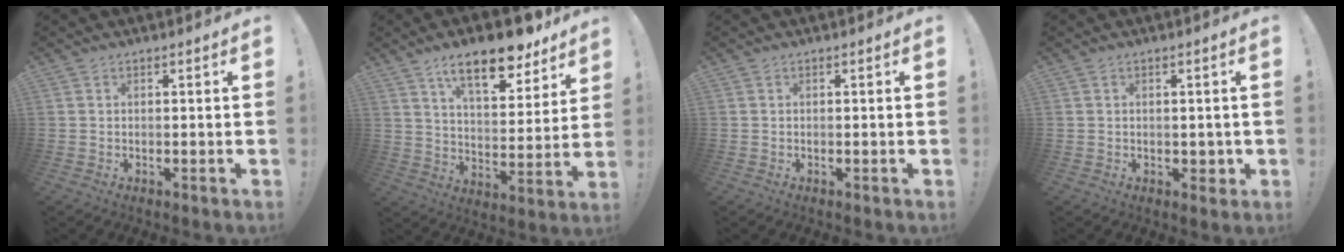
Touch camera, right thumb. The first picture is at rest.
{"total": 15.9, "force": [11.0, 5.5, 10.1], "torque": [-0.151, -0.073, 0.183]}
{"total": 0.0}
{"total": 1.9, "force": [0.5, 1.6, 1.0], "torque": [0.000, -0.003, 0.007]}